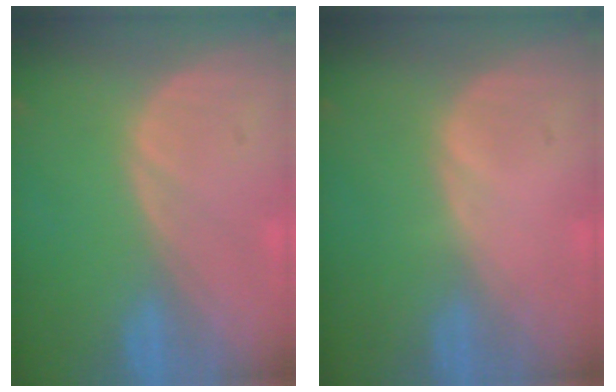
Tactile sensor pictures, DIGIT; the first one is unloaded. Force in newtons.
{"total": 0.0}